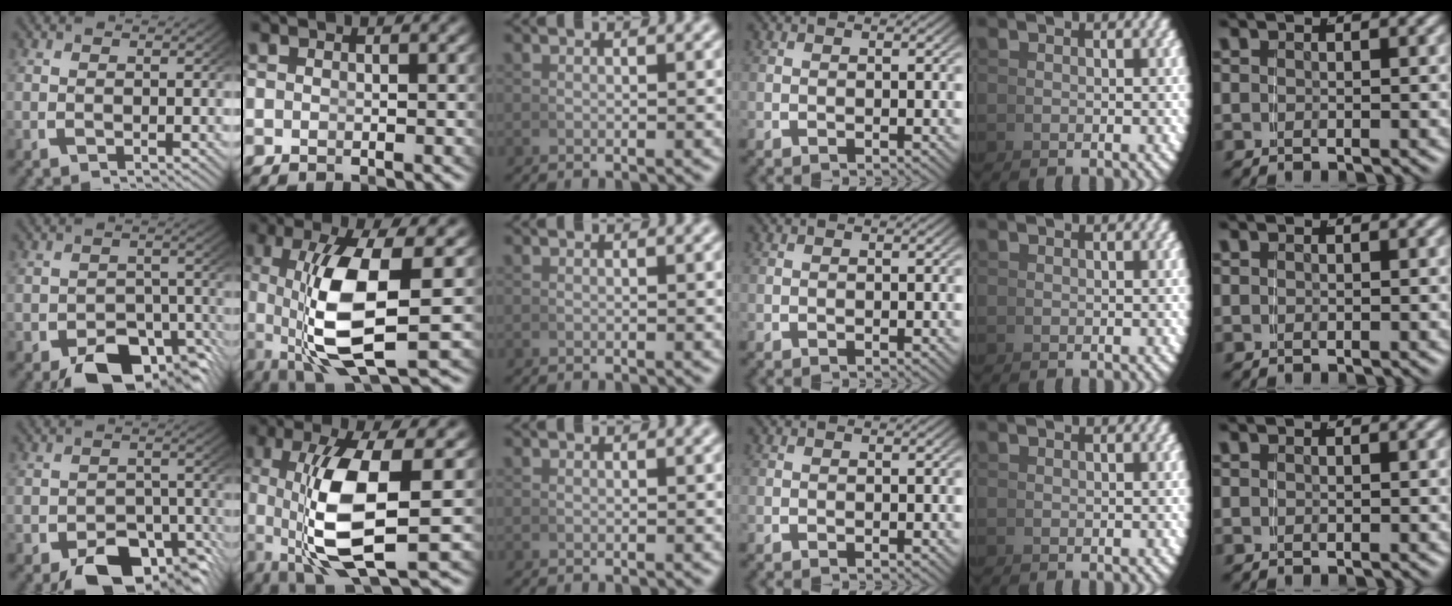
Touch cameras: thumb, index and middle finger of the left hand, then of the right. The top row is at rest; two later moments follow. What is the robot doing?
{"motion": "grasp_and_lifting", "object": "pen"}